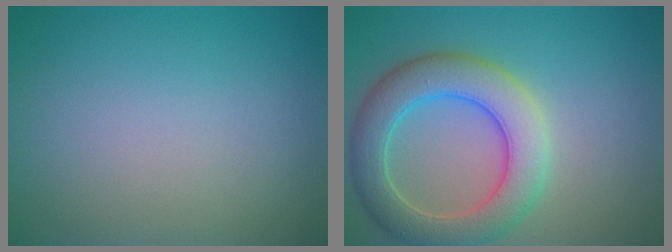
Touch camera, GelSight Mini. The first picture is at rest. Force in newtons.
{"total": 6.8, "press": 6.8, "slide": 0.7}